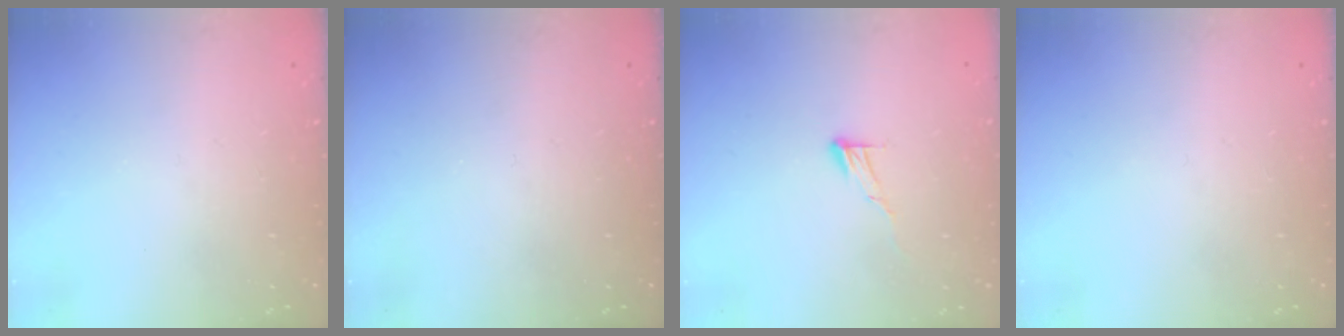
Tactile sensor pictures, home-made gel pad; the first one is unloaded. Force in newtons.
{"total": 0.0}
{"total": 6.5, "press": 6.5, "slide": 0.4}
{"total": 0.0}